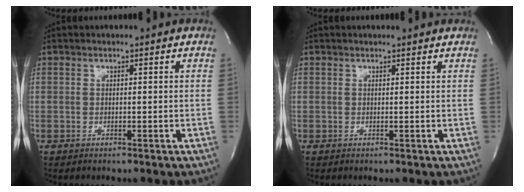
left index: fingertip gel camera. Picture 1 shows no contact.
{"total": 1.4, "force": [1.4, 0.1, 0.1], "torque": [-0.009, 0.000, 0.012]}